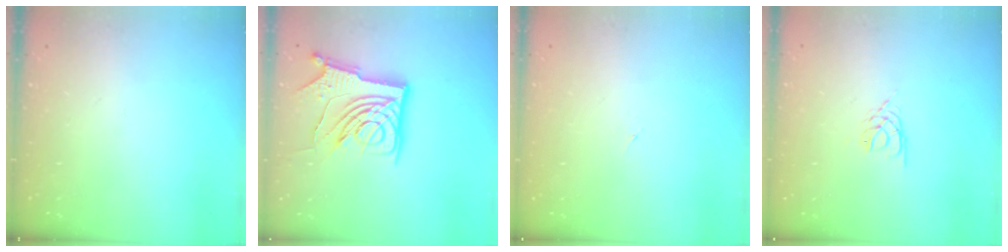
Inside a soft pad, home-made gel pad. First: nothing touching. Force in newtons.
{"total": 14.8, "press": 14.7, "slide": 1.7}
{"total": 1.9, "press": 1.9, "slide": 0.1}
{"total": 3.3, "press": 3.2, "slide": 0.5}